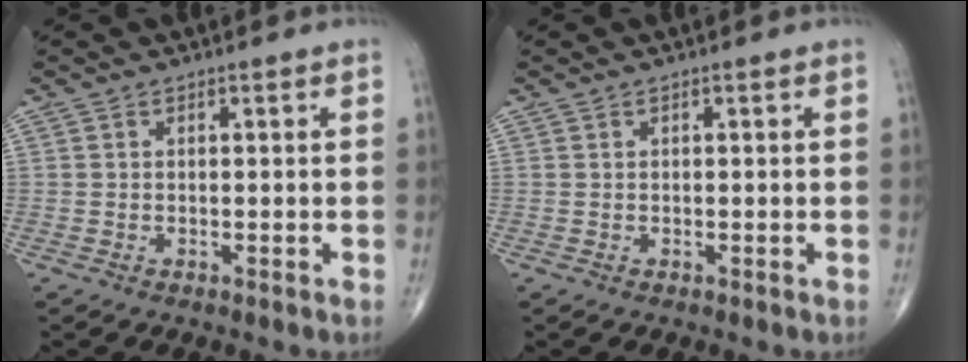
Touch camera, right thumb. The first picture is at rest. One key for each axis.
{"total": 0.0}